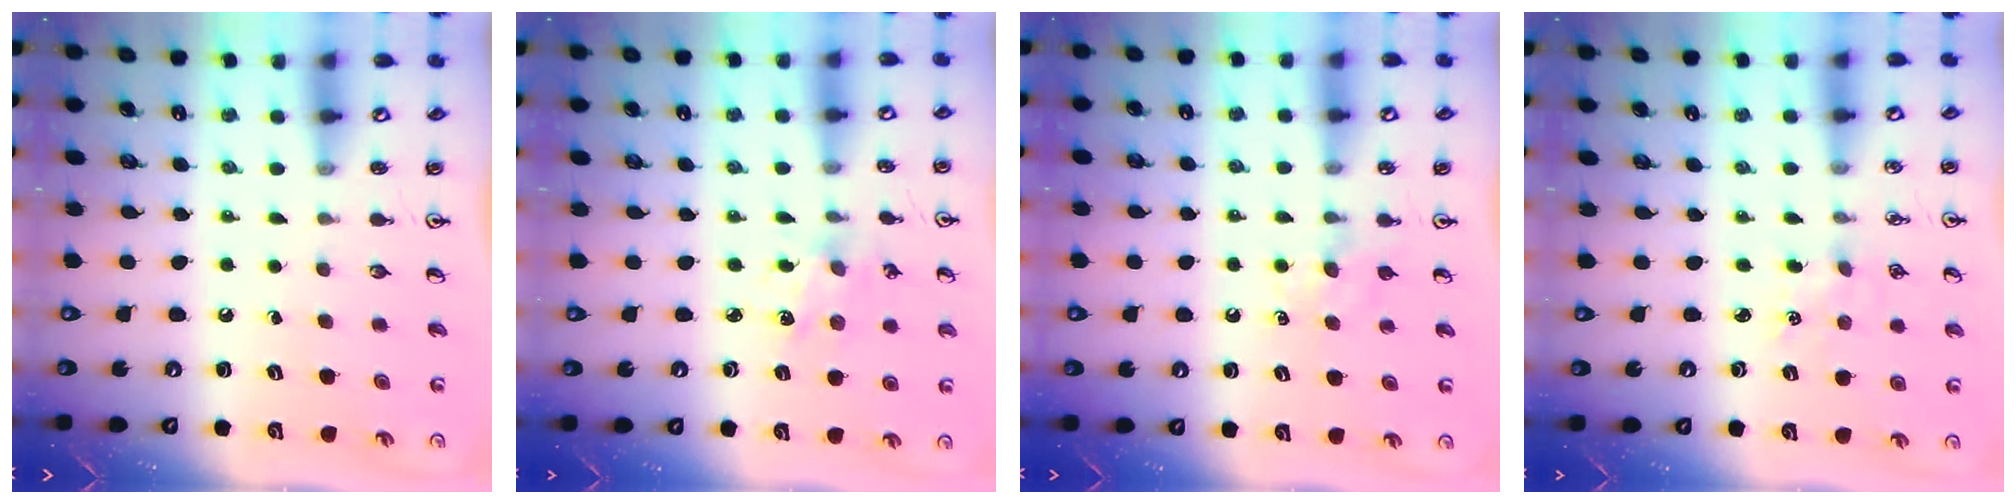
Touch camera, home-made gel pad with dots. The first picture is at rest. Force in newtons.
{"total": 2.1, "press": 2.1, "slide": 0.4}
{"total": 4.4, "press": 4.4, "slide": 0.6}
{"total": 2.7, "press": 2.7, "slide": 0.4}